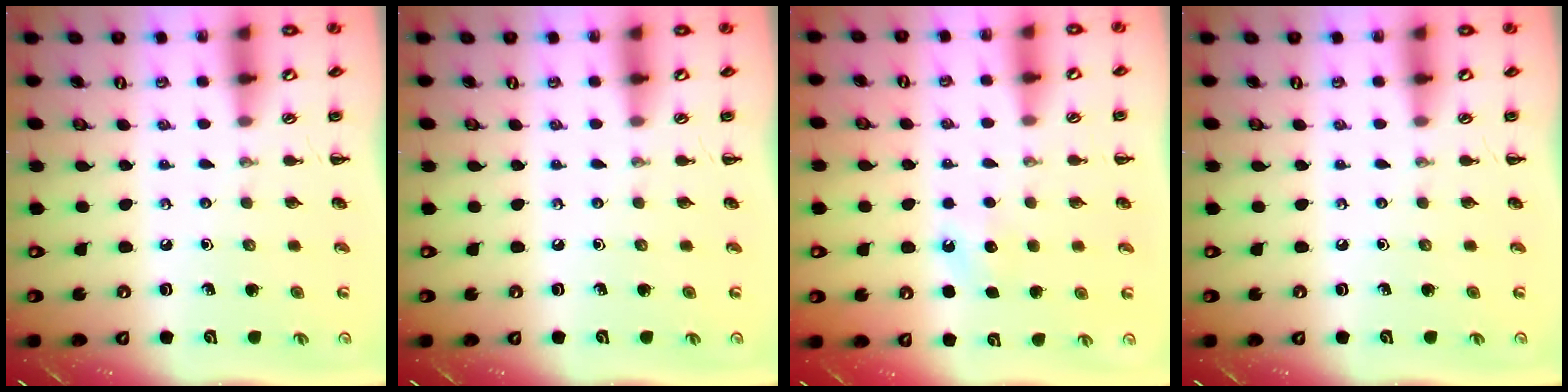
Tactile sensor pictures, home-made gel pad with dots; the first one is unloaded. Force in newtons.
{"total": 0.0}
{"total": 5.0, "press": 4.8, "slide": 1.3}
{"total": 0.0}